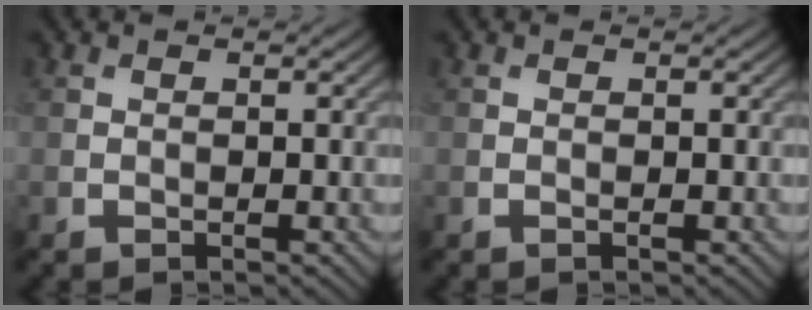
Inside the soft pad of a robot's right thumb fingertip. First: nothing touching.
{"total": 0.0}